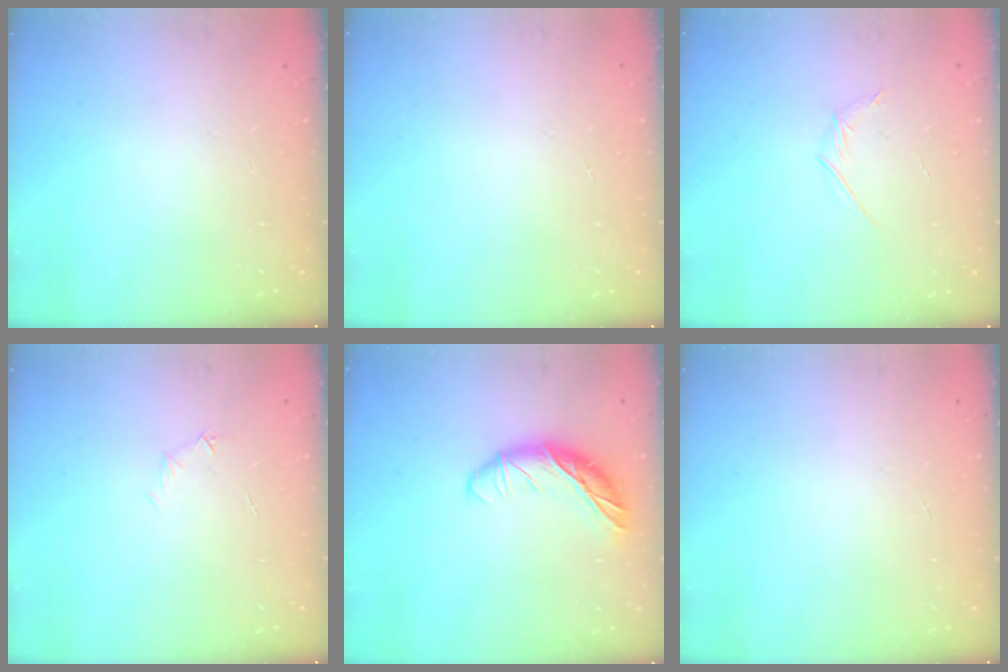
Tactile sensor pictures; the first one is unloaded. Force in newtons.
{"total": 0.0}
{"total": 3.4, "press": 3.3, "slide": 0.9}
{"total": 4.1, "press": 3.9, "slide": 1.3}
{"total": 13.6, "press": 13.5, "slide": 0.6}
{"total": 0.0}